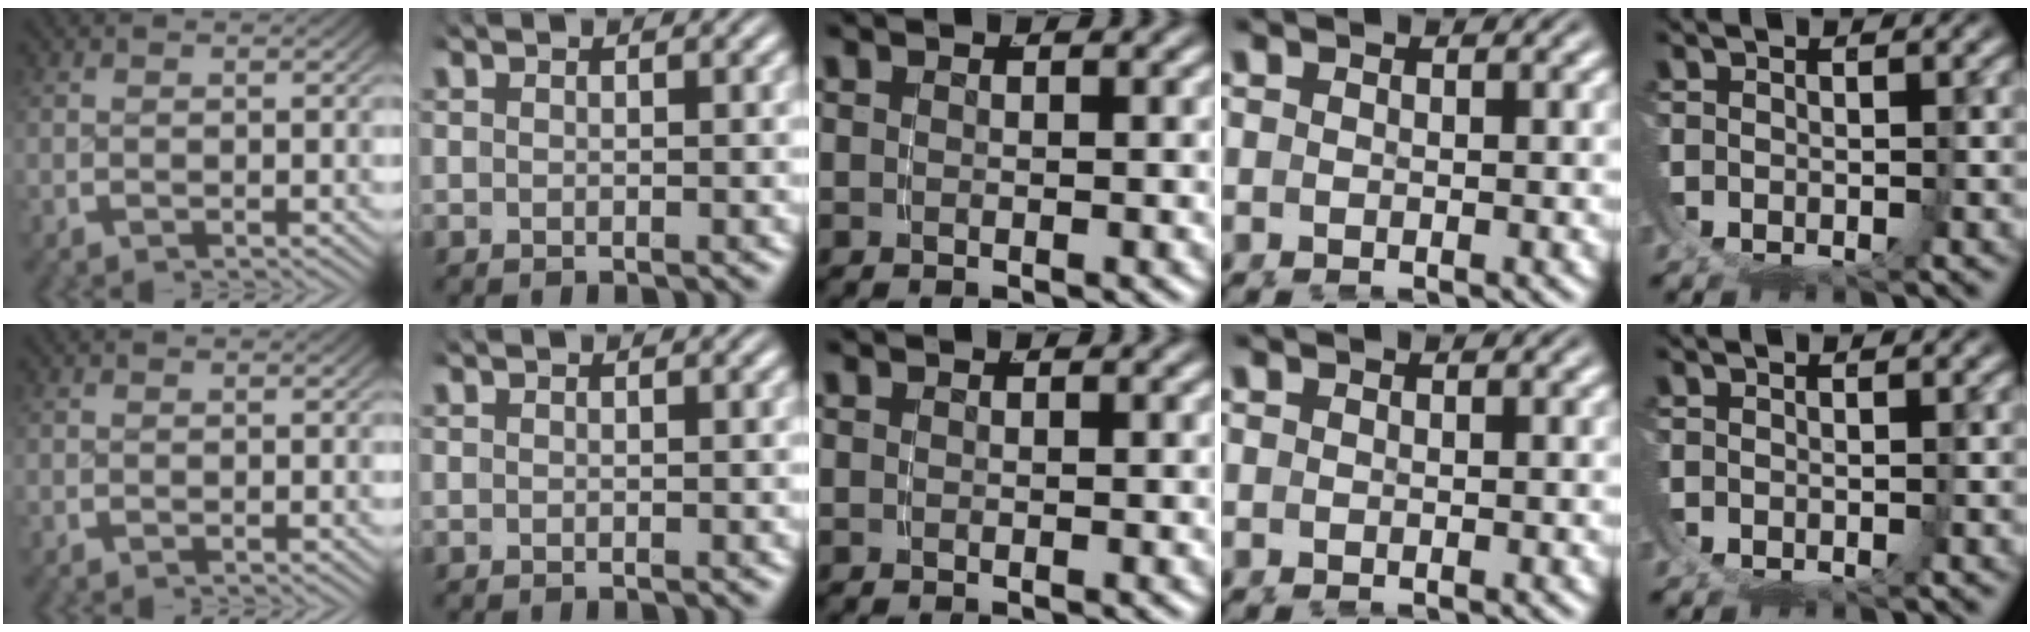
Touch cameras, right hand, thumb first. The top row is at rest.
{}